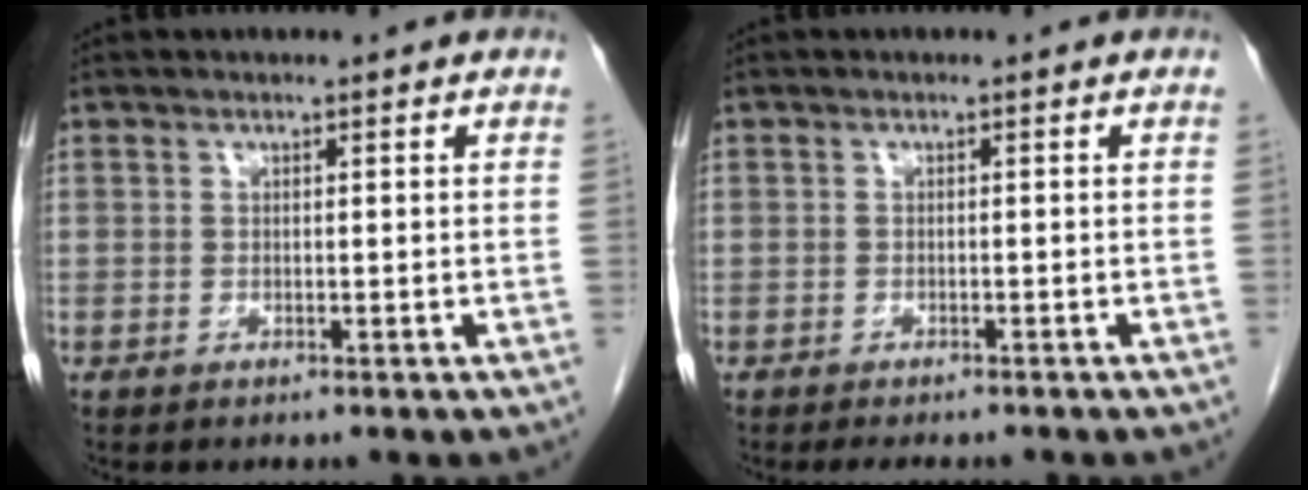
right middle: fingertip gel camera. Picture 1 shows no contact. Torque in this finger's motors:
{"motor_torque": [0.46, -0.43, -0.01, 0.00]}